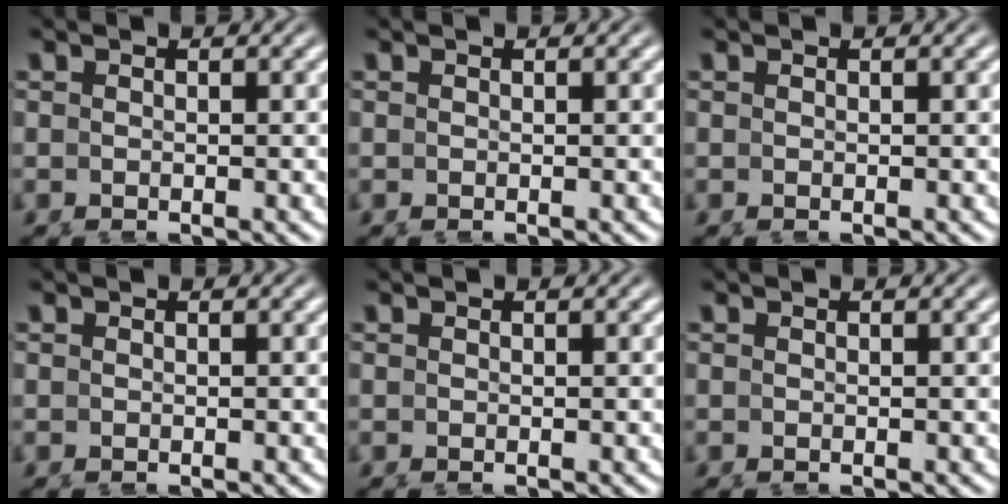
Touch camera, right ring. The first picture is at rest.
{"total": 0.0}
{"total": 0.0}
{"total": 0.0}
{"total": 0.0}
{"total": 0.0}